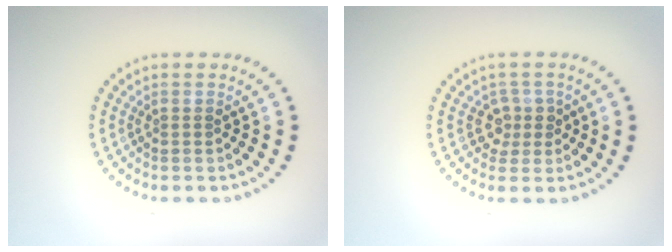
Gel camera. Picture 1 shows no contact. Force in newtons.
{"total": 2.0, "press": 1.6, "slide": 1.2}